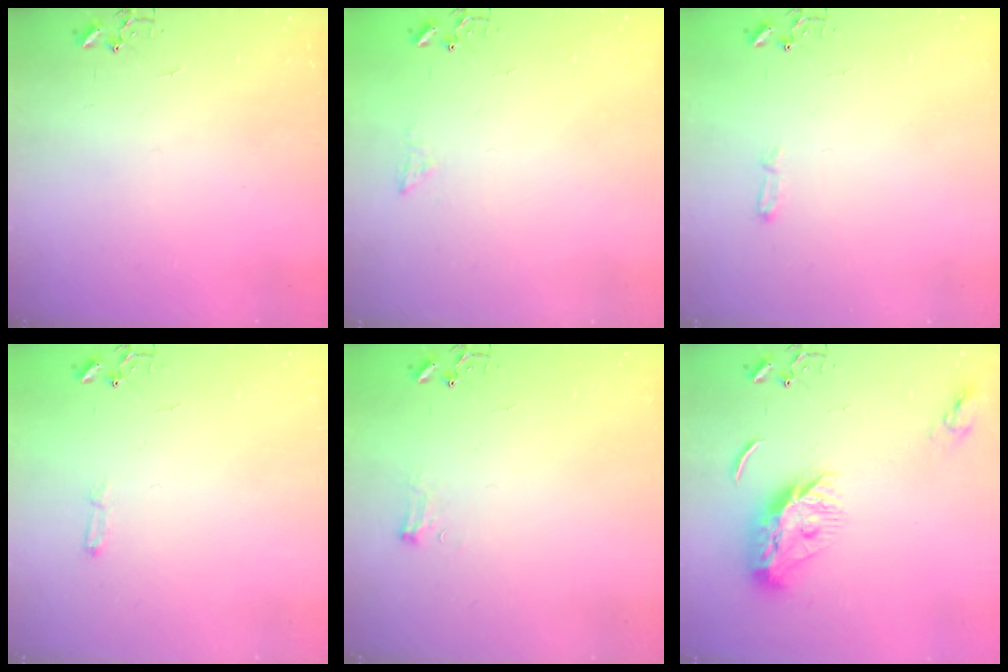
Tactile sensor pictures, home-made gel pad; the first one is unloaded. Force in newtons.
{"total": 5.9, "press": 5.9, "slide": 0.8}
{"total": 4.0, "press": 3.9, "slide": 0.5}
{"total": 3.8, "press": 3.8, "slide": 0.5}
{"total": 5.5, "press": 5.5, "slide": 0.7}
{"total": 12.7, "press": 12.7, "slide": 0.3}